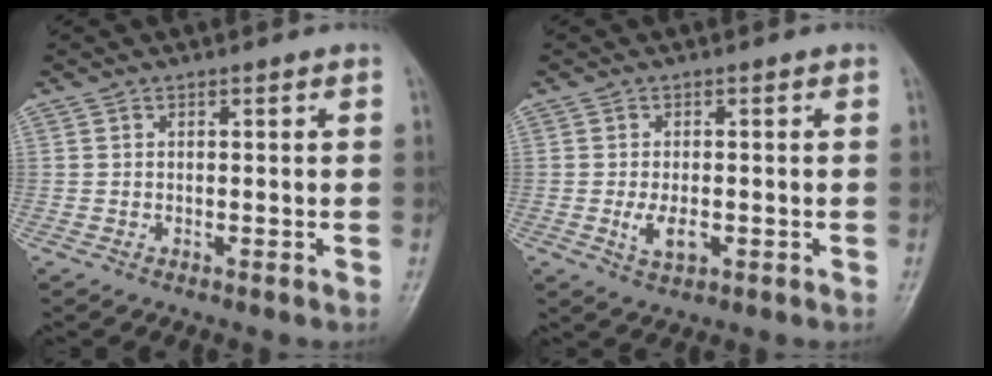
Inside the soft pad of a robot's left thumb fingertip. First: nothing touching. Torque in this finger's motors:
{"motor_torque": [0.05, 0.13, 0.60, -0.01, 0.02]}